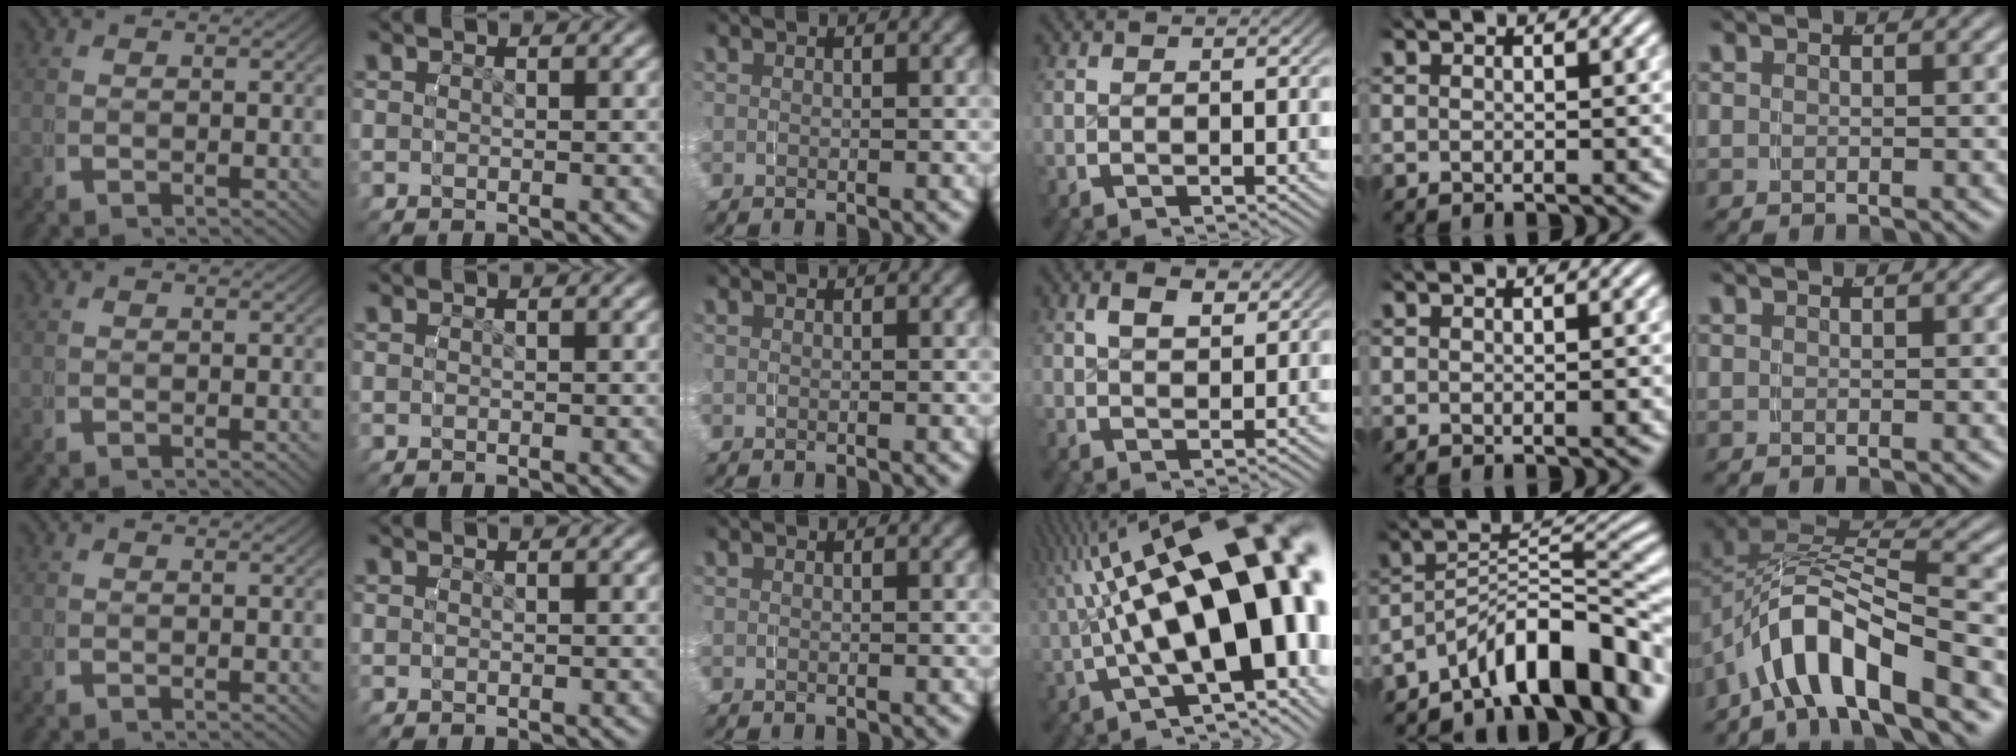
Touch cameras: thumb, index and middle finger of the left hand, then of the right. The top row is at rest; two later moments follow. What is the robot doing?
{"motion": "grasp_and_lifting", "object": "water bottle"}